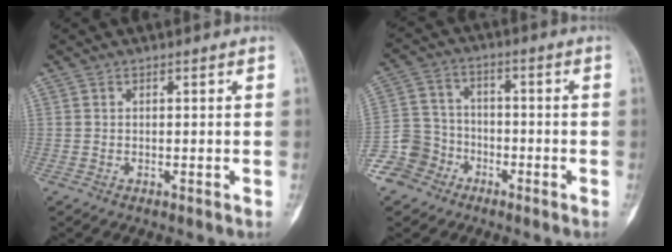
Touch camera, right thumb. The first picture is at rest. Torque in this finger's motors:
{"motor_torque": [0.29, -0.26, -0.16, -0.13, 0.00]}